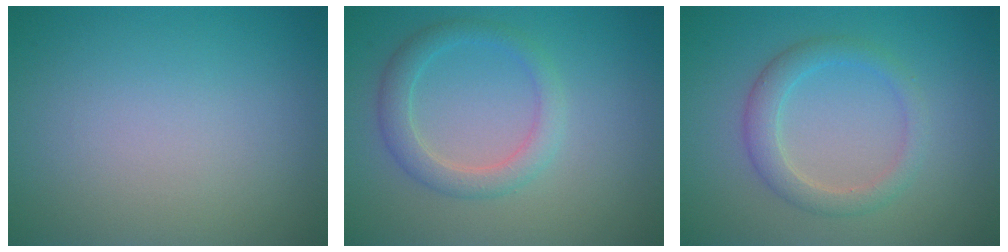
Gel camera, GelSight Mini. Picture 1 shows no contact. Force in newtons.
{"total": 2.8, "press": 2.8, "slide": 0.1}
{"total": 2.8, "press": 2.8, "slide": 0.3}